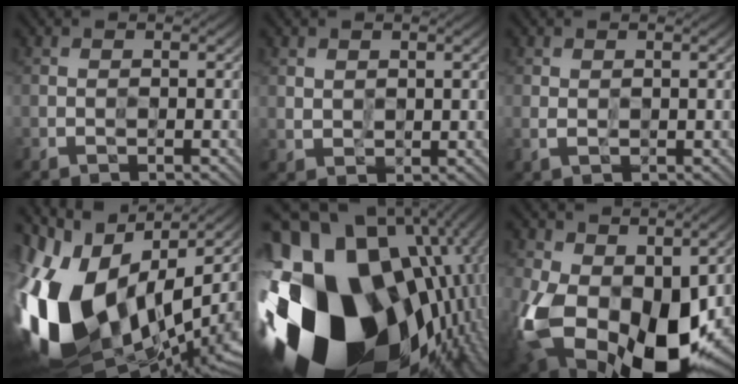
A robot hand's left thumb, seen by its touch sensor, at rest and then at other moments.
{"total": 2.5, "force": [1.5, 1.8, 0.9], "torque": [-0.023, -0.005, 0.033]}
{"total": 1.9, "force": [0.5, 1.4, 1.3], "torque": [-0.031, -0.005, 0.010]}
{"total": 19.2, "force": [-1.7, 10.6, 15.9], "torque": [-0.354, -0.045, -0.010]}
{"total": 22.1, "force": [-4.2, 15.3, 15.4], "torque": [-0.323, -0.064, -0.040]}
{"total": 18.9, "force": [-3.5, 12.2, 14.0], "torque": [-0.306, -0.068, -0.035]}